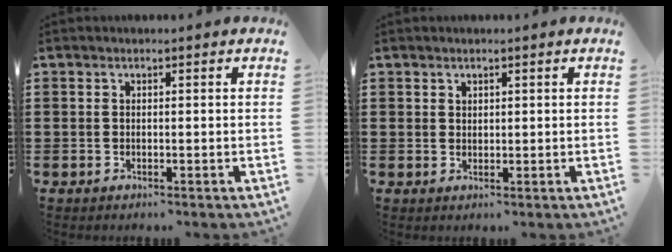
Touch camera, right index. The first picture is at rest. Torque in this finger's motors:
{"motor_torque": [-0.34, 0.52, 0.01, -0.01]}